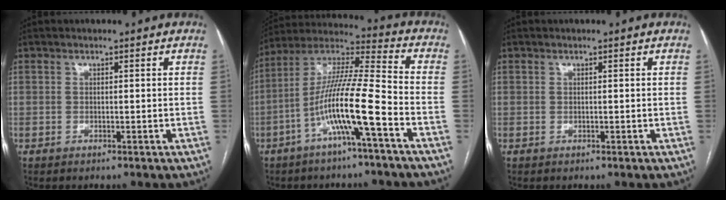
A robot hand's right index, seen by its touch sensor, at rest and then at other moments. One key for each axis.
{"total": 13.6, "fx": -5.4, "fy": 0.0, "fz": 12.5, "tx": -0.239, "ty": 0.014, "tz": -0.105}
{"total": 0.0}